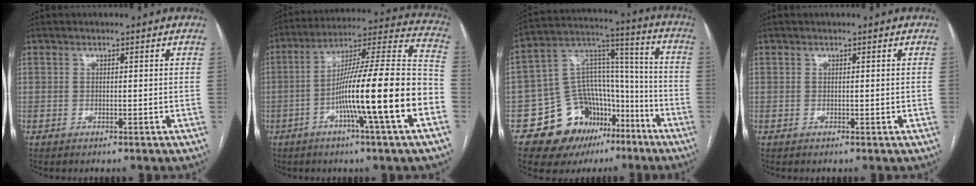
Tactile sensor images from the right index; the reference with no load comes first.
{"total": 19.9, "force": [-6.6, -0.6, 18.7], "torque": [-0.287, 0.006, -0.114]}
{"total": 16.6, "force": [-9.4, 11.5, 7.4], "torque": [-0.110, 0.074, -0.141]}
{"total": 0.0}